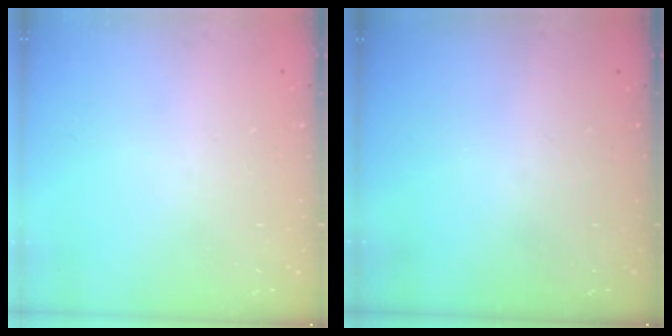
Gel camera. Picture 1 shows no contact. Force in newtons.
{"total": 0.0}